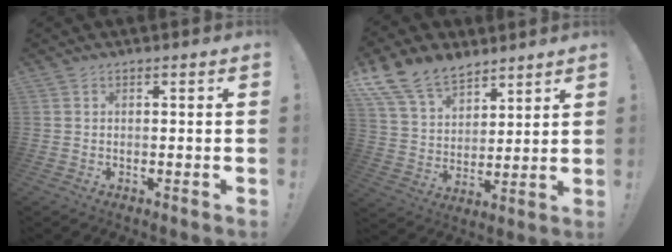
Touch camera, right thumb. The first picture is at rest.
{"total": 15.1, "force": [11.2, 8.4, 5.6], "torque": [-0.107, -0.073, 0.214]}